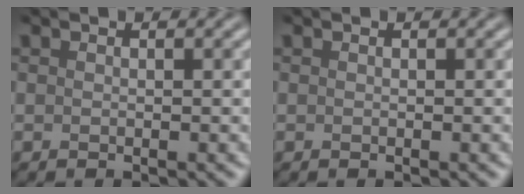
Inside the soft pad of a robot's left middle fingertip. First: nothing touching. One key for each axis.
{"total": 0.0}